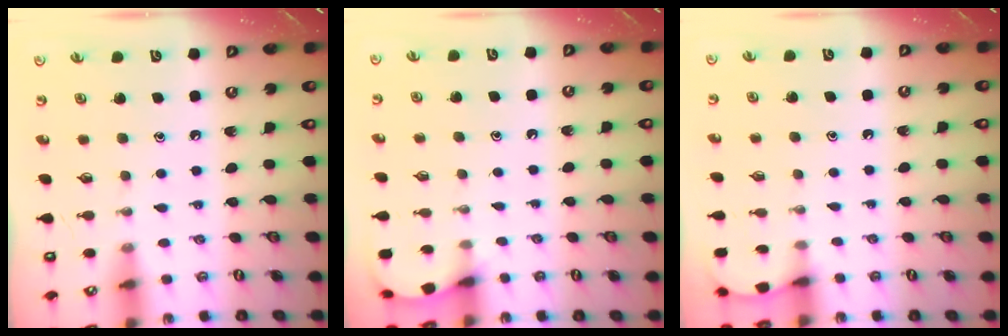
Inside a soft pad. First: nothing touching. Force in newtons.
{"total": 3.9, "press": 3.8, "slide": 0.5}
{"total": 2.4, "press": 2.4, "slide": 0.2}